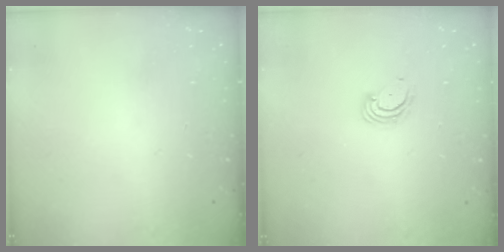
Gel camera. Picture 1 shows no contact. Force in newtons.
{"total": 4.5, "press": 4.4, "slide": 0.5}